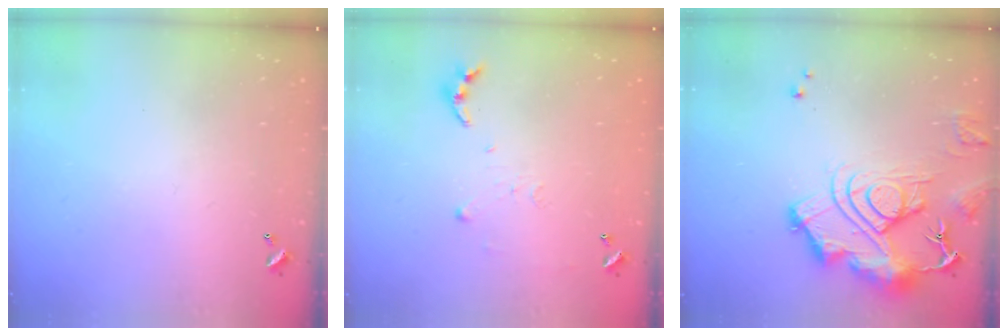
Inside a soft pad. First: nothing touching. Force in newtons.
{"total": 5.8, "press": 5.8, "slide": 0.6}
{"total": 16.2, "press": 16.1, "slide": 1.7}